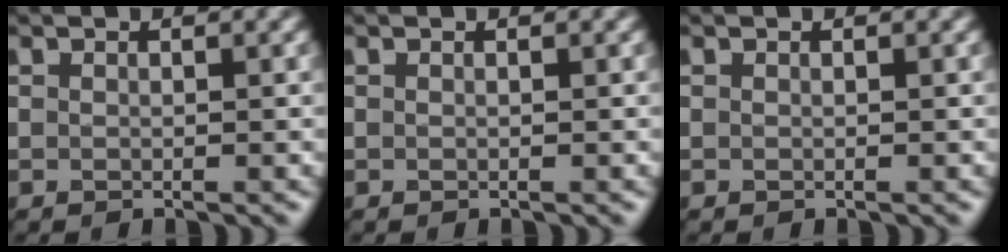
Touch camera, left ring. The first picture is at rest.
{"total": 0.0}
{"total": 0.0}